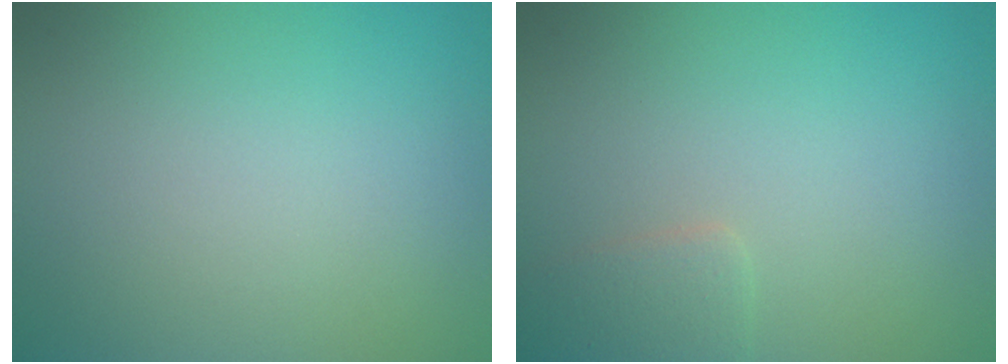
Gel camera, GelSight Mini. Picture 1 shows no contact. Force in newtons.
{"total": 1.7, "press": 1.7, "slide": 0.1}